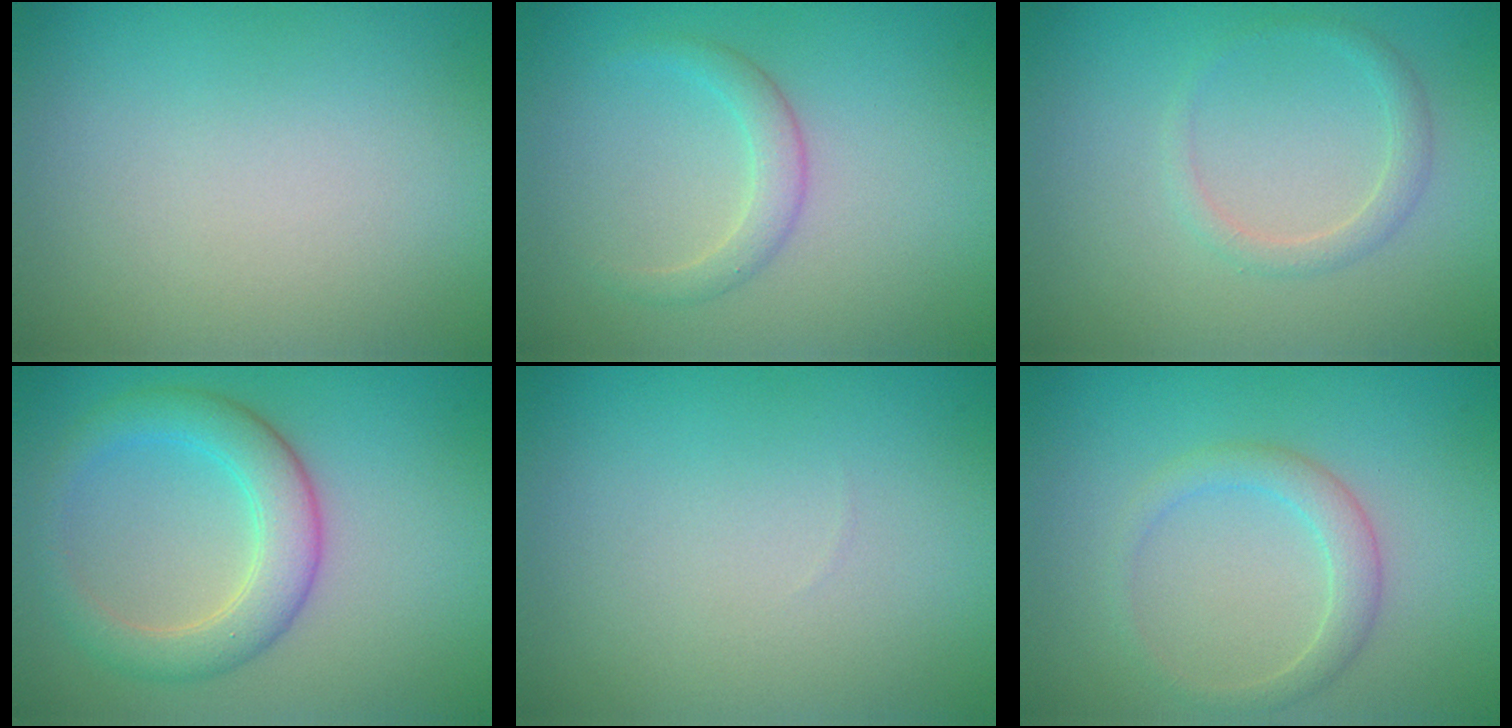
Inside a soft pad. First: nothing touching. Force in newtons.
{"total": 1.9, "press": 1.9, "slide": 0.1}
{"total": 1.5, "press": 1.5, "slide": 0.1}
{"total": 4.7, "press": 4.7, "slide": 0.1}
{"total": 0.0}
{"total": 2.2, "press": 2.2, "slide": 0.1}